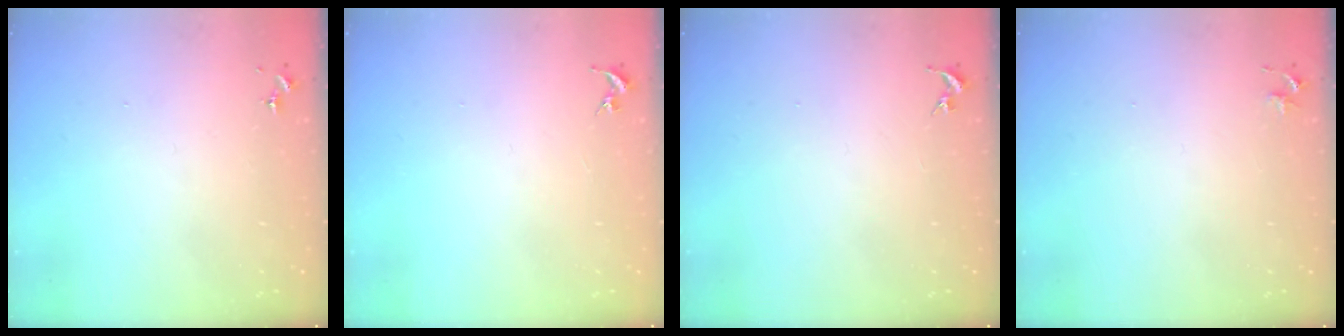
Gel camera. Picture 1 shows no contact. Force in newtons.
{"total": 0.0}
{"total": 0.0}
{"total": 3.2, "press": 3.2, "slide": 0.4}